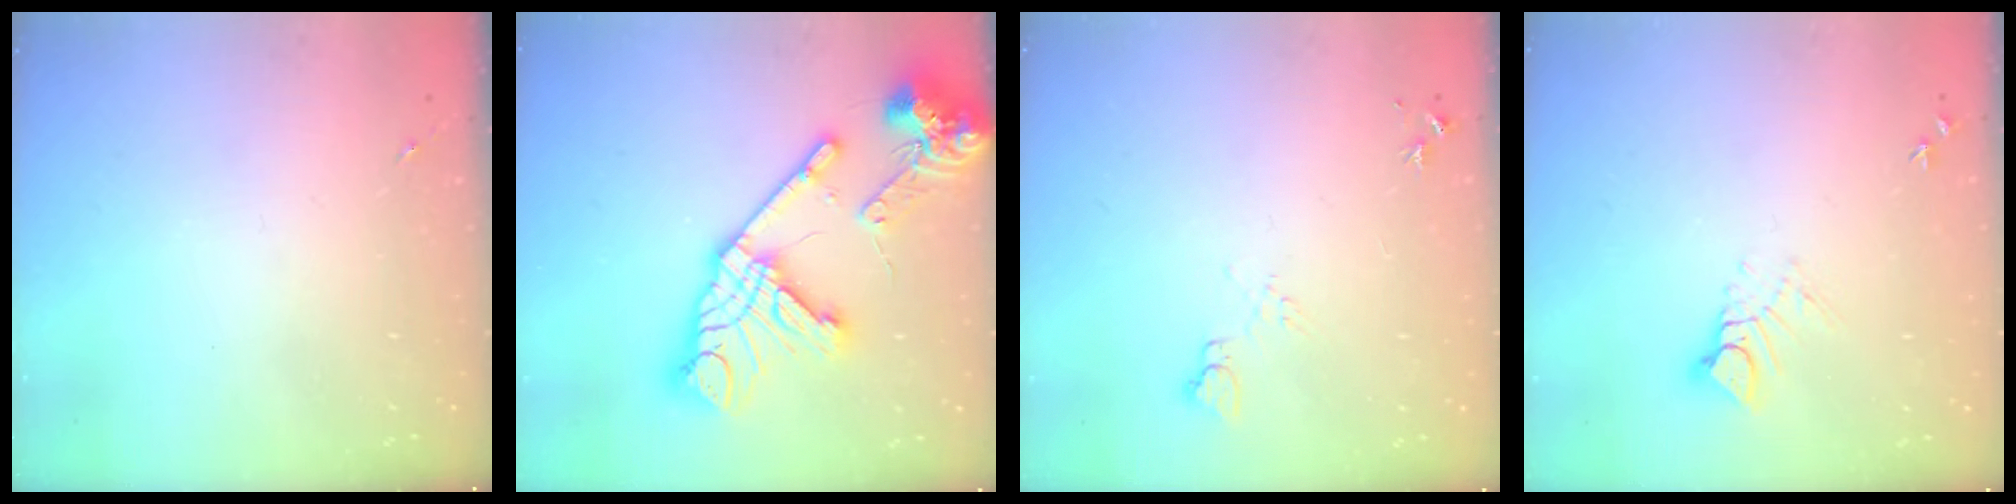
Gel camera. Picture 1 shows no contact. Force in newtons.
{"total": 26.8, "press": 26.6, "slide": 3.3}
{"total": 6.6, "press": 6.6, "slide": 0.8}
{"total": 5.8, "press": 5.7, "slide": 0.6}